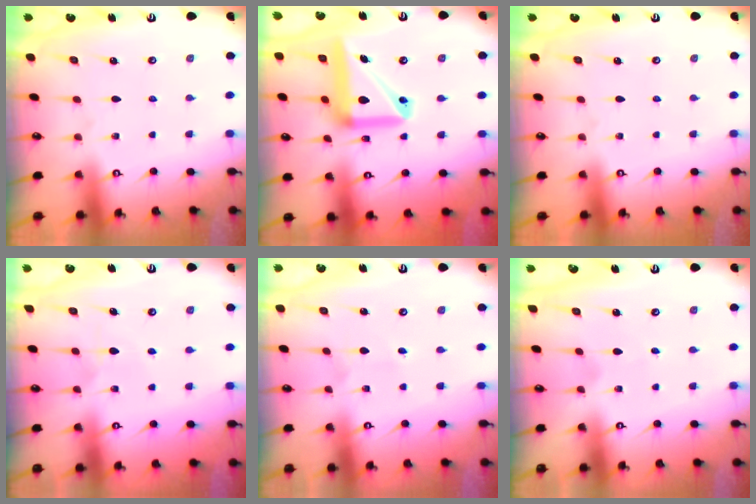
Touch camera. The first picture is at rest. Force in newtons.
{"total": 16.7, "press": 16.5, "slide": 2.6}
{"total": 0.0}
{"total": 4.7, "press": 4.6, "slide": 0.7}
{"total": 2.7, "press": 2.7, "slide": 0.2}
{"total": 2.0, "press": 2.0, "slide": 0.2}